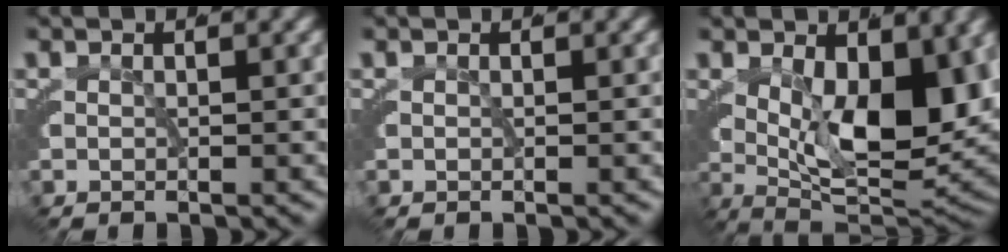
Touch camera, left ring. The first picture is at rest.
{"total": 0.0}
{"total": 11.0, "force": [0.9, 4.6, 10.0], "torque": [-0.138, -0.026, 0.028]}